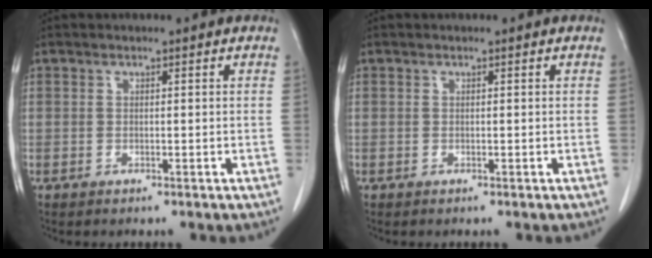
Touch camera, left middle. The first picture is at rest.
{"total": 0.0}